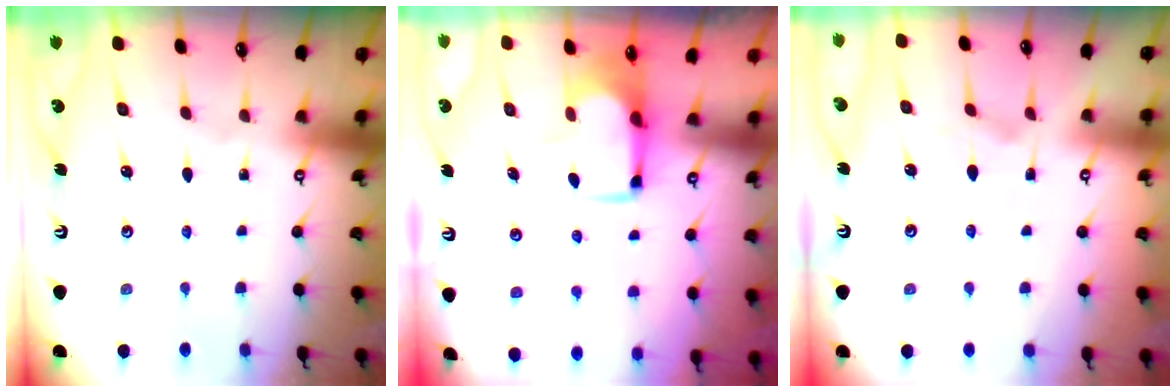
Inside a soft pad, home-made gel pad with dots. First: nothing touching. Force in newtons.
{"total": 1.9, "press": 1.6, "slide": 1.0}
{"total": 2.9, "press": 2.8, "slide": 1.0}